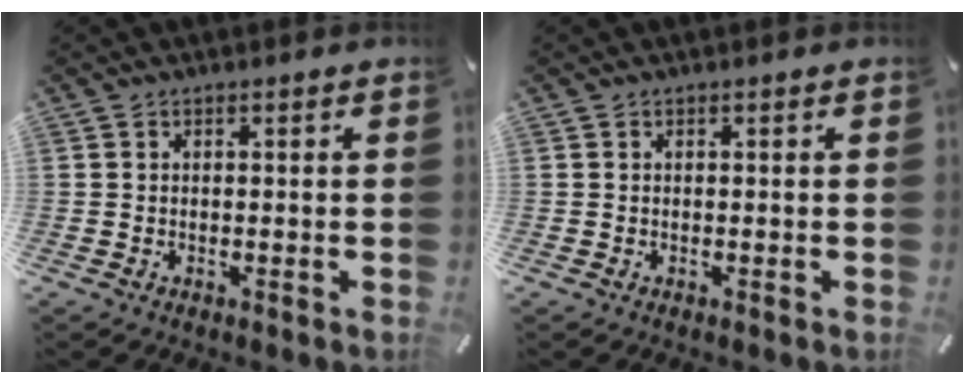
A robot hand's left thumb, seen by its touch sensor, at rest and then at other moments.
{"total": 0.0}